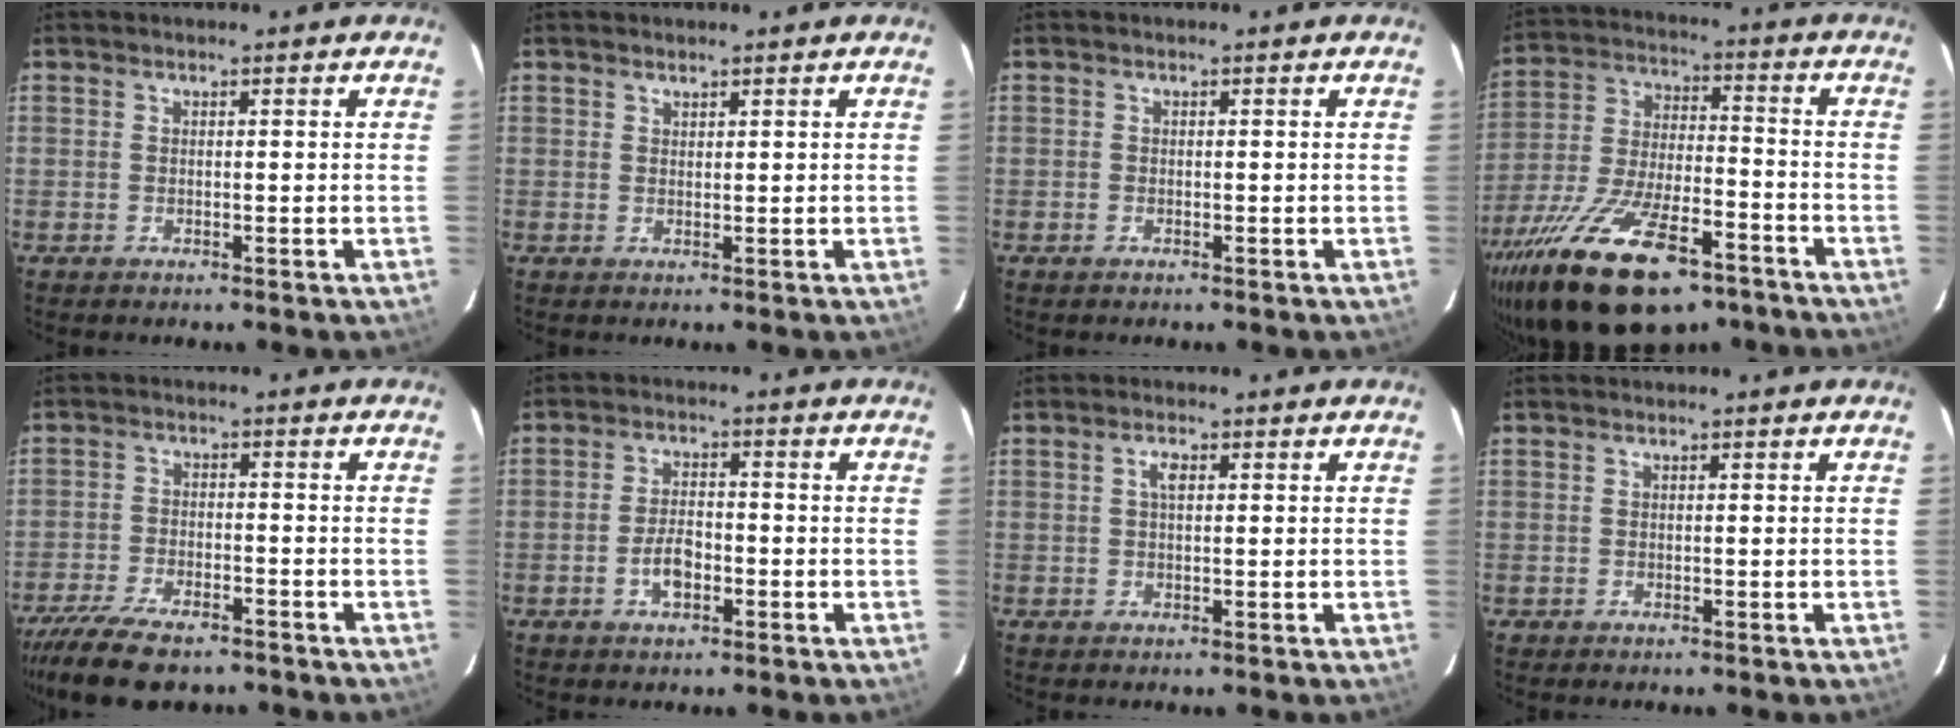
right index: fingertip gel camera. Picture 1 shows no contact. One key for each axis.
{"total": 0.9, "fx": 0.8, "fy": 0.4, "fz": 0.1, "tx": -0.002, "ty": 0.002, "tz": 0.014}
{"total": 0.6, "fx": -0.4, "fy": 0.4, "fz": 0.1, "tx": -0.001, "ty": 0.001, "tz": -0.009}
{"total": 25.1, "fx": -16.2, "fy": 10.2, "fz": 16.2, "tx": -0.320, "ty": -0.038, "tz": -0.260}
{"total": 12.4, "fx": -9.8, "fy": 4.3, "fz": 6.3, "tx": -0.148, "ty": -0.027, "tz": -0.171}
{"total": 4.9, "fx": -2.0, "fy": 2.6, "fz": 3.7, "tx": -0.075, "ty": 0.004, "tz": -0.033}
{"total": 1.9, "fx": 0.5, "fy": 0.9, "fz": 1.6, "tx": -0.031, "ty": 0.006, "tz": 0.009}
{"total": 0.6, "fx": -0.2, "fy": 0.5, "fz": 0.0, "tx": 0.002, "ty": 0.002, "tz": -0.002}